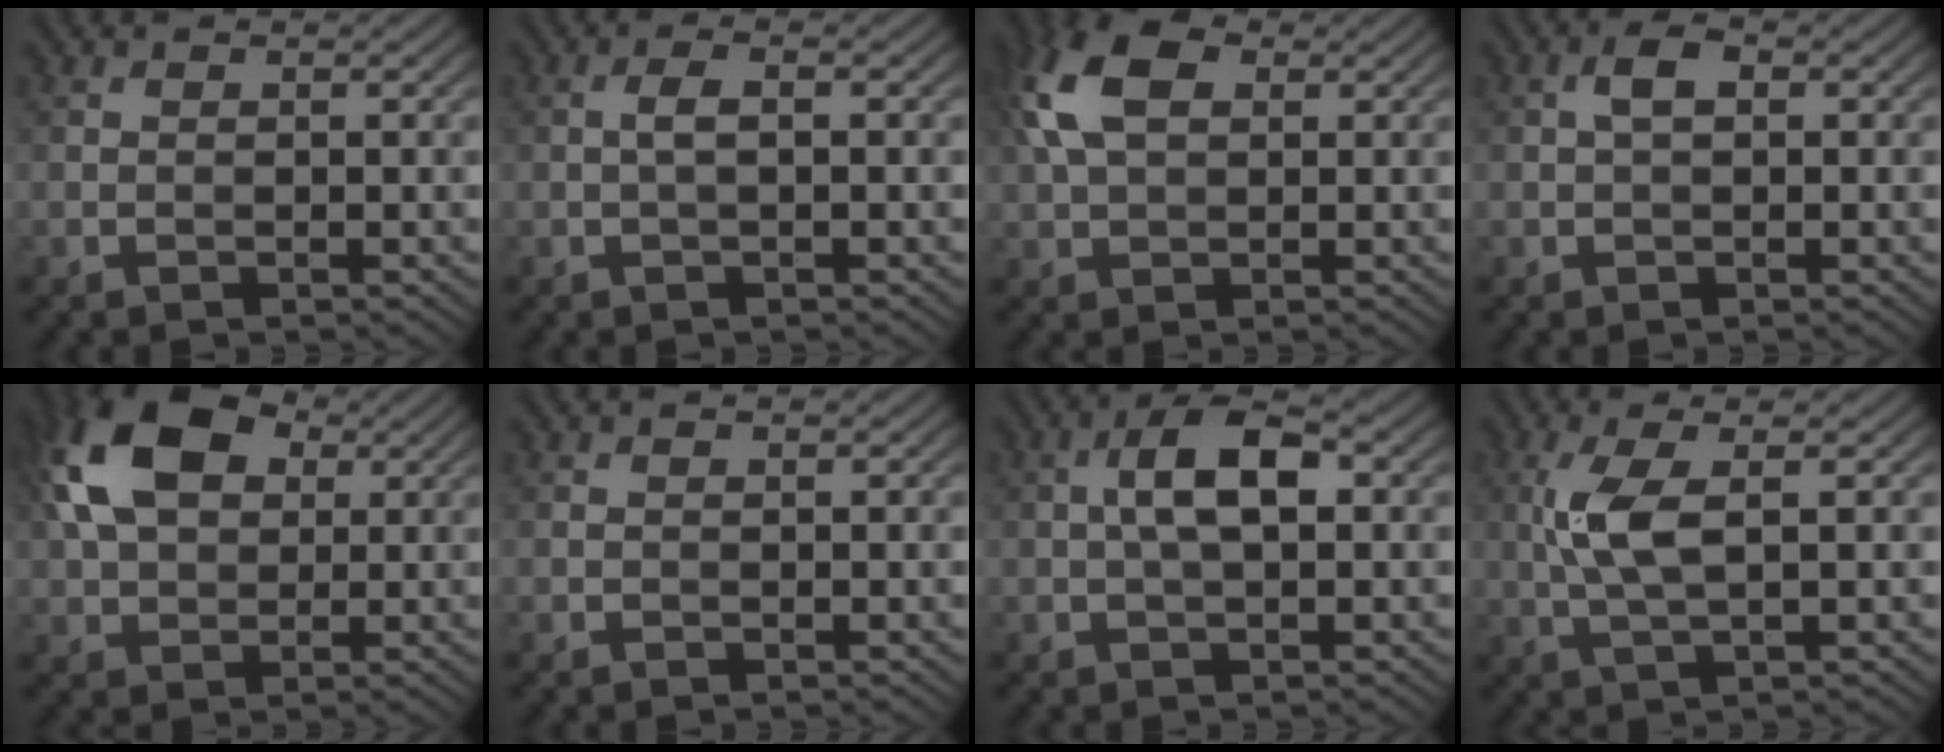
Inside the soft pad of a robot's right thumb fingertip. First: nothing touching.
{"total": 1.8, "force": [-0.1, 0.5, 1.8], "torque": [-0.036, 0.007, -0.006]}
{"total": 8.5, "force": [2.6, 5.0, 6.4], "torque": [-0.171, 0.023, 0.044]}
{"total": 2.2, "force": [0.3, 1.1, 1.9], "torque": [-0.035, 0.009, 0.002]}
{"total": 12.1, "force": [3.5, 7.8, 8.5], "torque": [-0.203, 0.030, 0.056]}
{"total": 0.0}
{"total": 5.4, "force": [0.4, 2.2, 4.9], "torque": [-0.093, 0.014, 0.002]}
{"total": 5.2, "force": [0.9, 1.5, 5.0], "torque": [-0.120, 0.005, 0.017]}